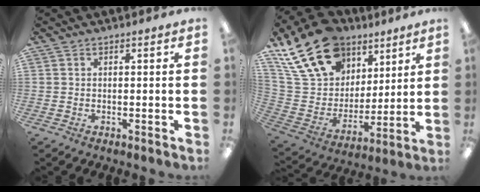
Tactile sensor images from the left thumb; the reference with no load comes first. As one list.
[{"total": 23.2, "force": [13.9, 15.1, 10.8], "torque": [-0.202, -0.057, 0.264]}]